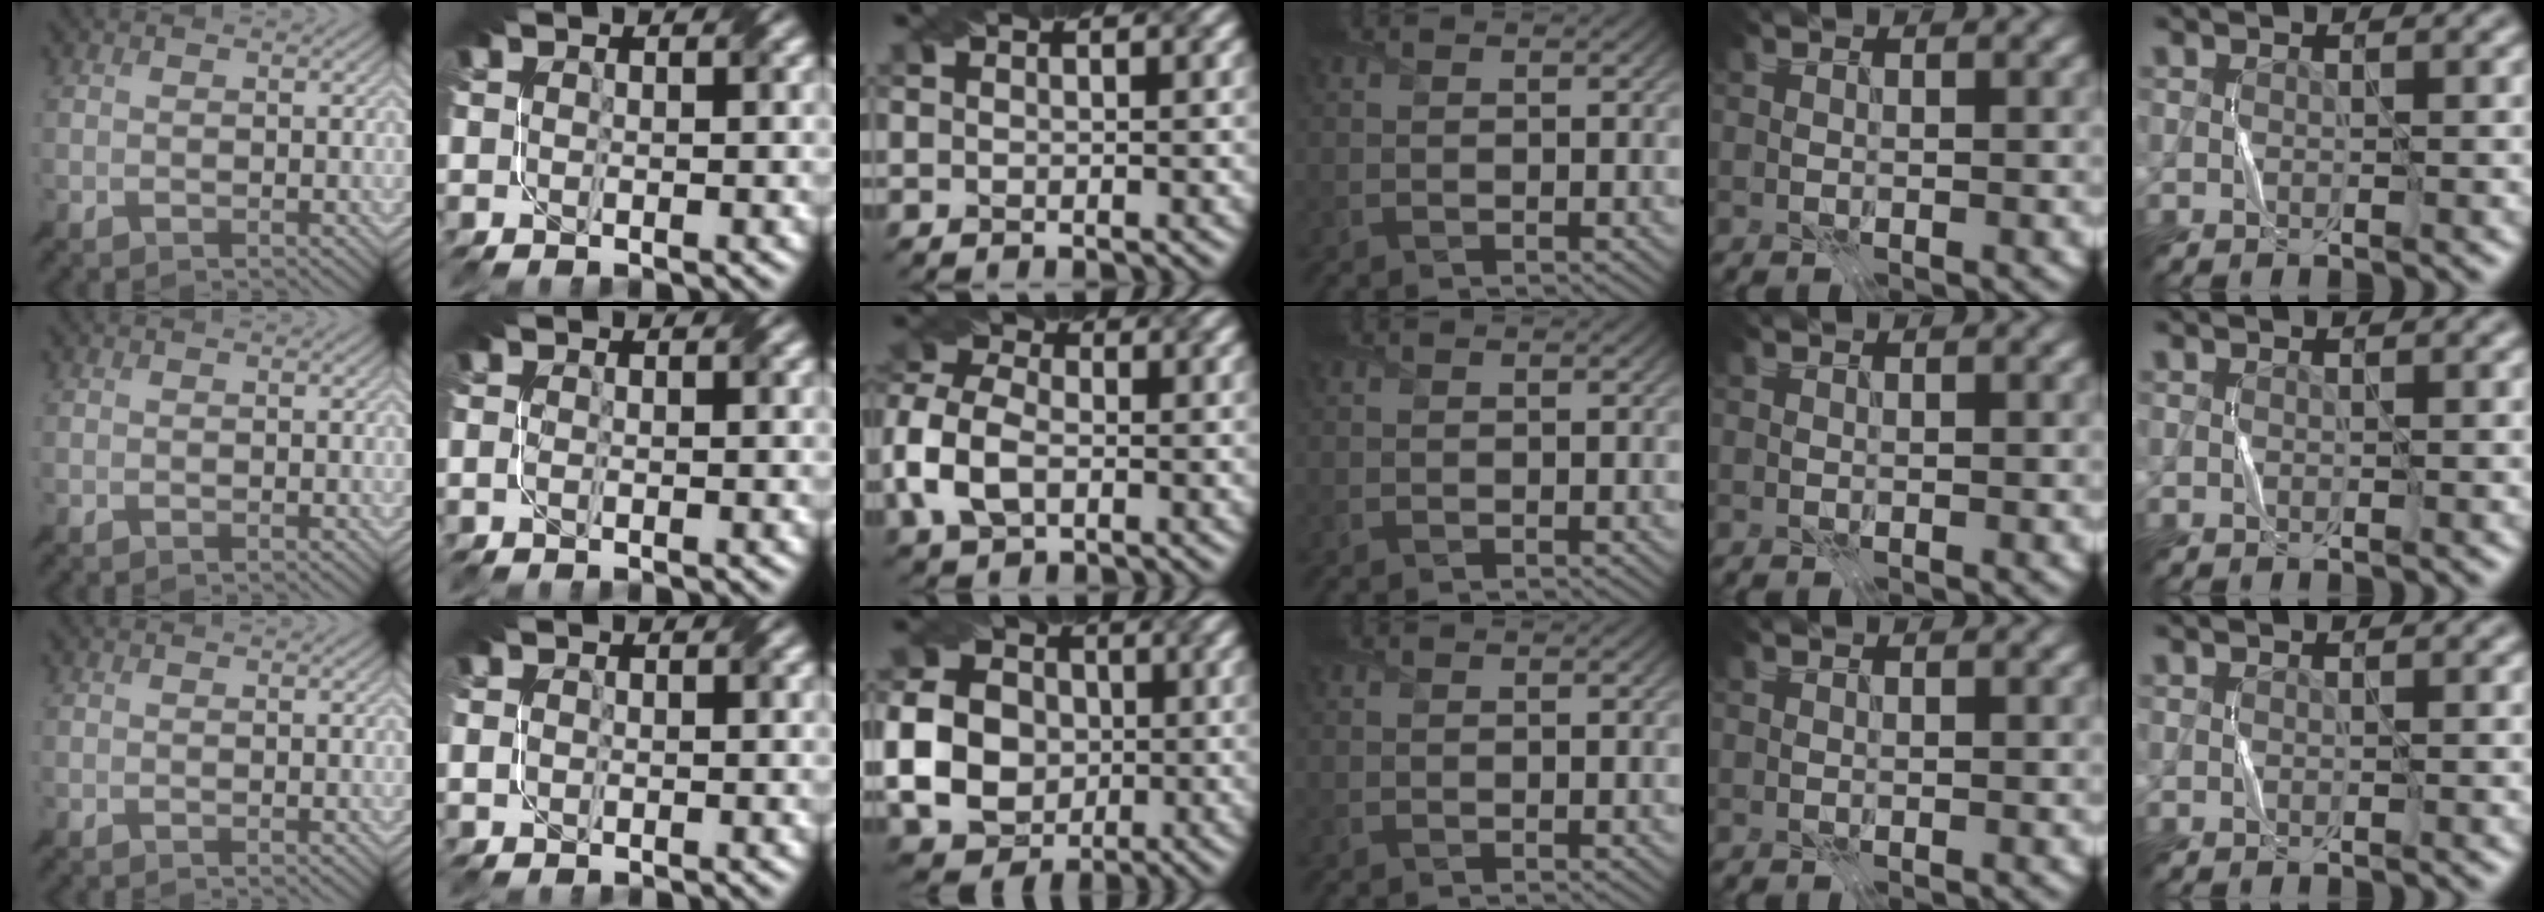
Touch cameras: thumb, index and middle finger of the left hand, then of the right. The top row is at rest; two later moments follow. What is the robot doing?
{"motion": "fold", "object": "coffee filter"}